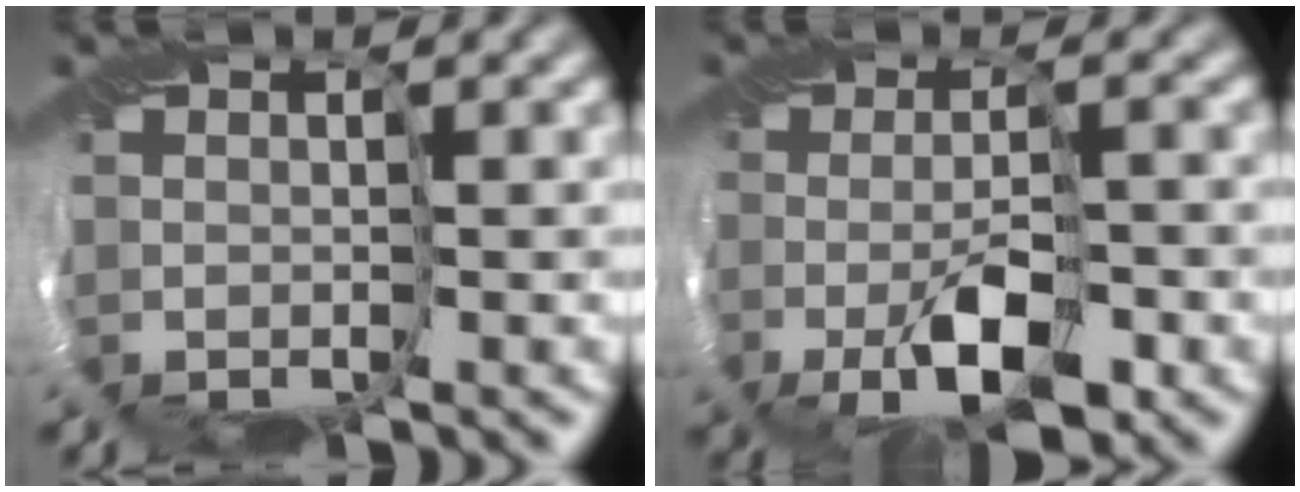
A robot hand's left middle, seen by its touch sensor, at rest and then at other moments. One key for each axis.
{"total": 3.6, "fx": -1.9, "fy": 0.5, "fz": 3.0, "tx": -0.053, "ty": -0.006, "tz": -0.030}